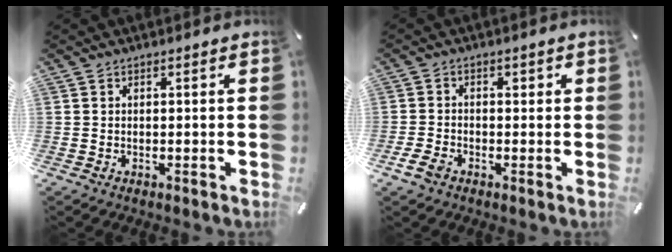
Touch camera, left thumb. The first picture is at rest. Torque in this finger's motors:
{"motor_torque": [-0.03, 0.29, -0.05, 0.11, 0.03]}